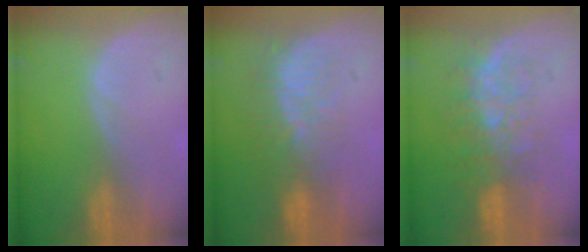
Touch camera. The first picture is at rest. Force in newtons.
{"total": 8.5, "press": 7.6, "slide": 3.9}
{"total": 8.2, "press": 7.0, "slide": 4.1}